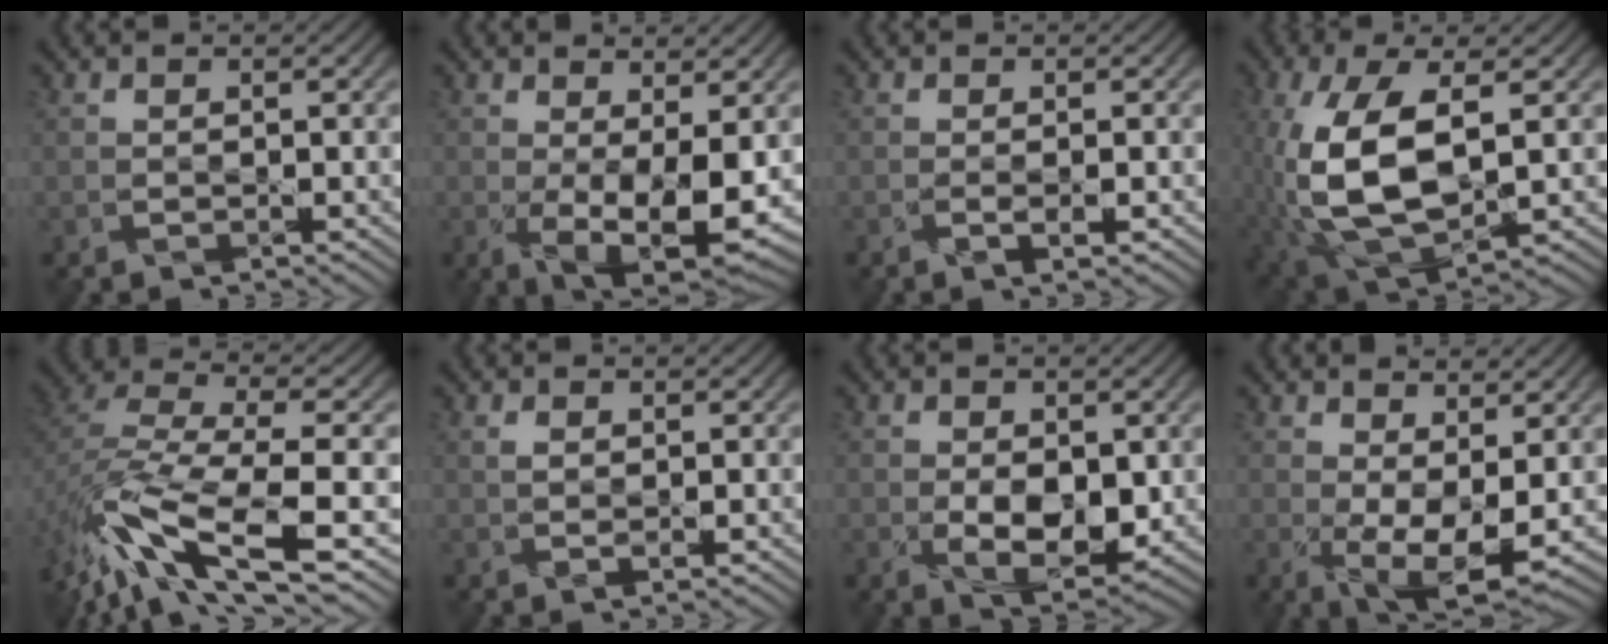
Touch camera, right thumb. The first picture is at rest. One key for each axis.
{"total": 7.4, "fx": -0.6, "fy": 3.1, "fz": 6.7, "tx": -0.132, "ty": -0.022, "tz": 0.000}
{"total": 1.1, "fx": -0.3, "fy": 0.0, "fz": 1.0, "tx": -0.021, "ty": 0.001, "tz": -0.009}
{"total": 13.2, "fx": 0.1, "fy": 6.7, "fz": 11.3, "tx": -0.271, "ty": -0.007, "tz": 0.008}
{"total": 12.7, "fx": -5.9, "fy": 4.3, "fz": 10.4, "tx": -0.232, "ty": -0.012, "tz": -0.105}
{"total": 1.3, "fx": 0.5, "fy": 0.7, "fz": 1.1, "tx": -0.024, "ty": 0.000, "tz": 0.009}
{"total": 5.9, "fx": -0.6, "fy": 3.4, "fz": 4.8, "tx": -0.091, "ty": -0.016, "tz": -0.003}
{"total": 6.2, "fx": 0.1, "fy": 2.6, "fz": 5.6, "tx": -0.112, "ty": -0.012, "tz": 0.007}